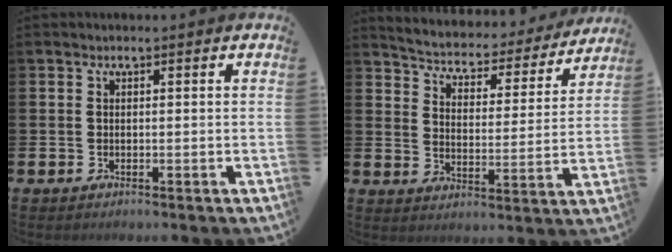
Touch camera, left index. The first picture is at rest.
{"total": 4.4, "force": [4.1, 1.4, 0.7], "torque": [-0.042, -0.036, 0.063]}